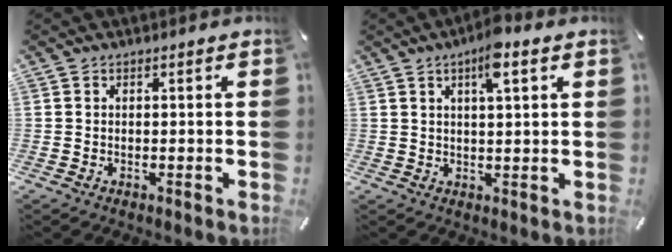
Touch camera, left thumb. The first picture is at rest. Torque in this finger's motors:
{"motor_torque": [1.30, 1.15, 0.83, -0.81, 0.22]}